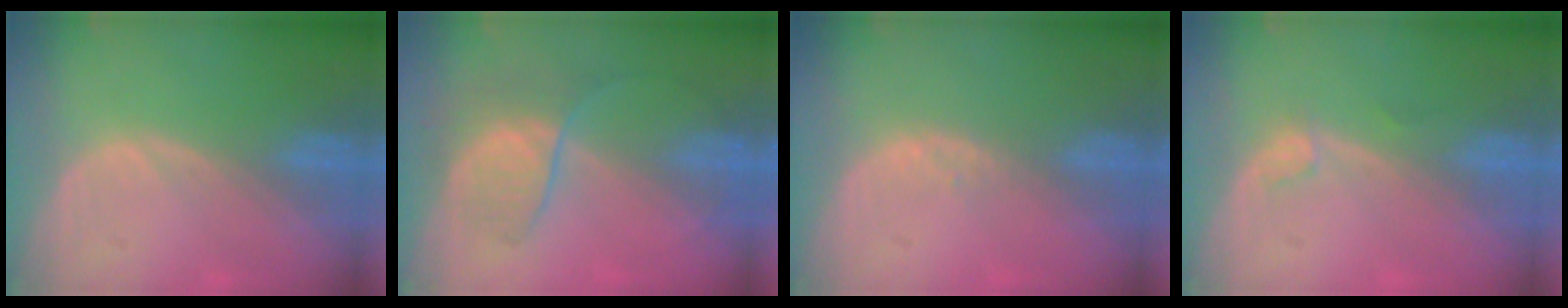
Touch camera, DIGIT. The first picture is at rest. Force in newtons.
{"total": 6.7, "press": 6.1, "slide": 2.7}
{"total": 1.1, "press": 0.8, "slide": 0.7}
{"total": 1.1, "press": 1.1, "slide": 0.2}